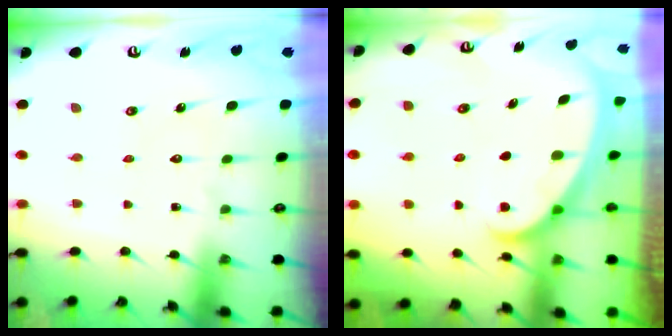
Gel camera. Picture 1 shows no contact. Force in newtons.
{"total": 1.7, "press": 1.7, "slide": 0.2}